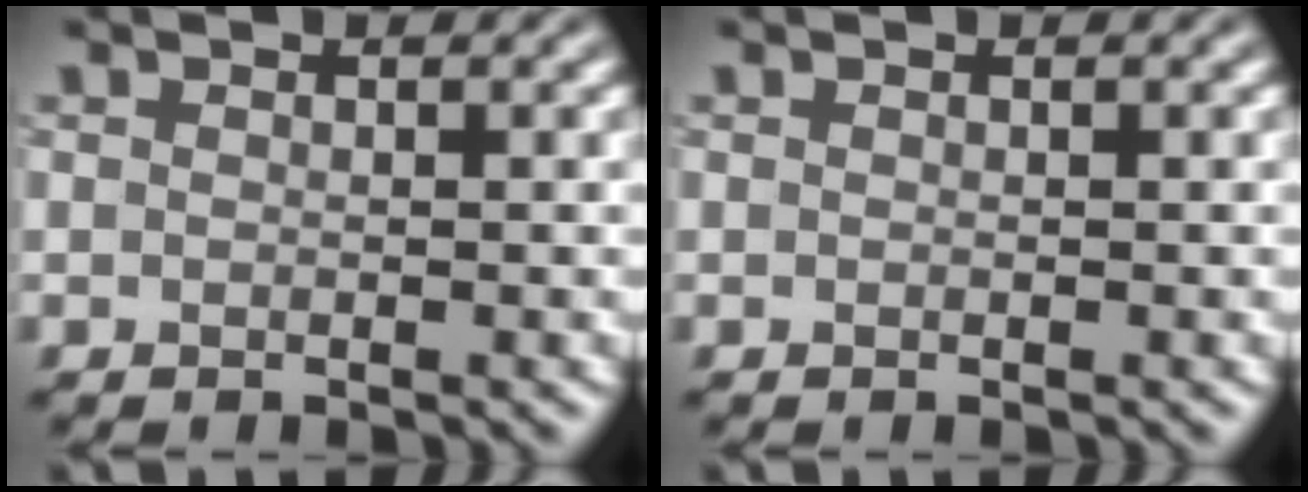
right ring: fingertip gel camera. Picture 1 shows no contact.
{"total": 0.0}